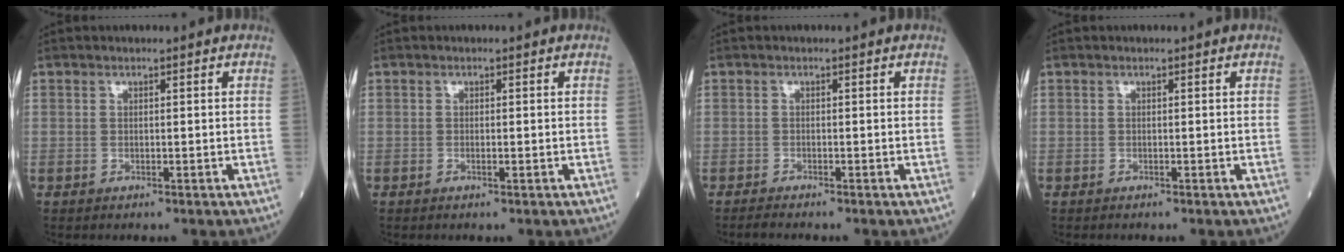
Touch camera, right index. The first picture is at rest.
{"total": 0.5, "force": [-0.1, 0.1, 0.5], "torque": [-0.010, -0.002, -0.001]}
{"total": 1.3, "force": [-1.1, -0.4, 0.4], "torque": [-0.018, -0.006, -0.022]}
{"total": 0.0}